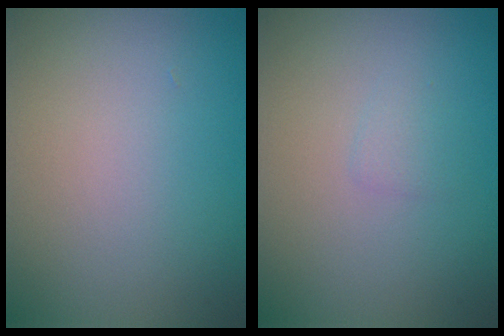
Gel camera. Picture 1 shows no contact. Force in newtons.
{"total": 0.8, "press": 0.8, "slide": 0.0}